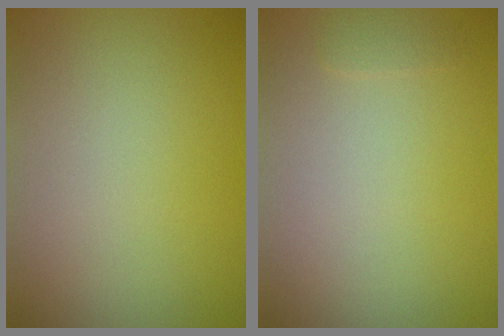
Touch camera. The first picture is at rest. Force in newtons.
{"total": 0.7, "press": 0.7, "slide": 0.1}